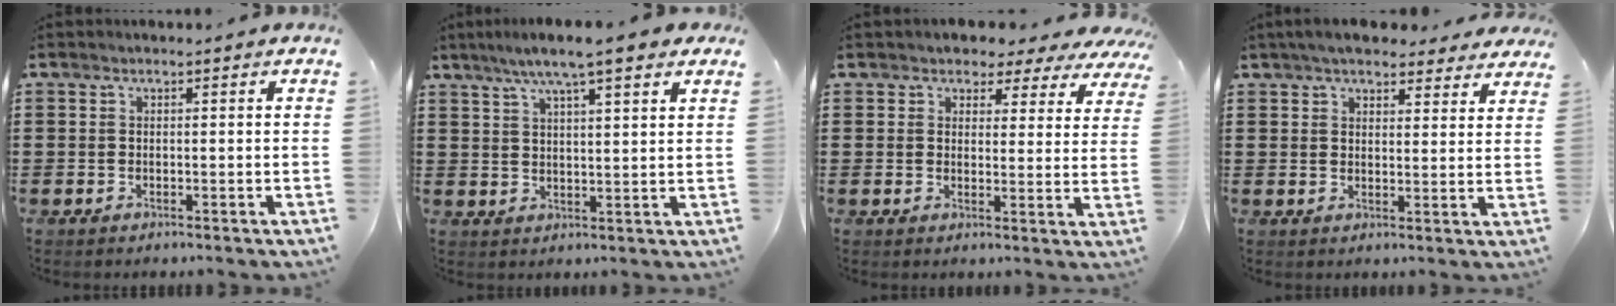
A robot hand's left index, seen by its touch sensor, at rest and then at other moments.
{"total": 6.7, "force": [5.0, 0.6, 4.4], "torque": [-0.097, -0.003, 0.088]}
{"total": 3.3, "force": [2.8, 1.6, 0.6], "torque": [-0.023, -0.013, 0.045]}
{"total": 4.9, "force": [4.4, 1.3, 1.6], "torque": [-0.045, -0.006, 0.083]}